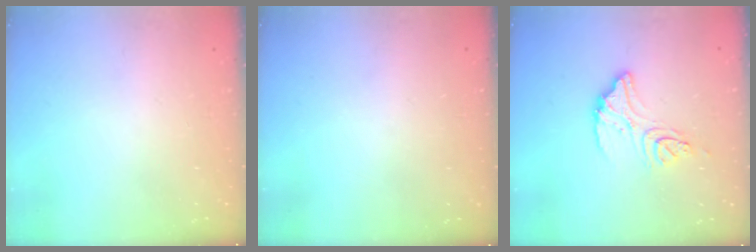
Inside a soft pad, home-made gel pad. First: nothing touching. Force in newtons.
{"total": 3.3, "press": 3.1, "slide": 1.1}
{"total": 11.8, "press": 11.8, "slide": 0.4}